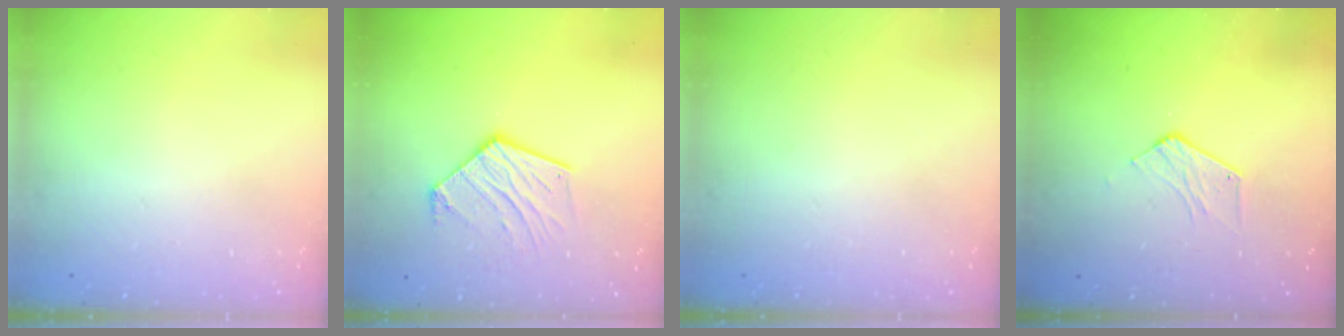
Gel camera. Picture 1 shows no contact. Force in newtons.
{"total": 13.6, "press": 13.6, "slide": 1.1}
{"total": 0.0}
{"total": 5.8, "press": 5.8, "slide": 0.3}